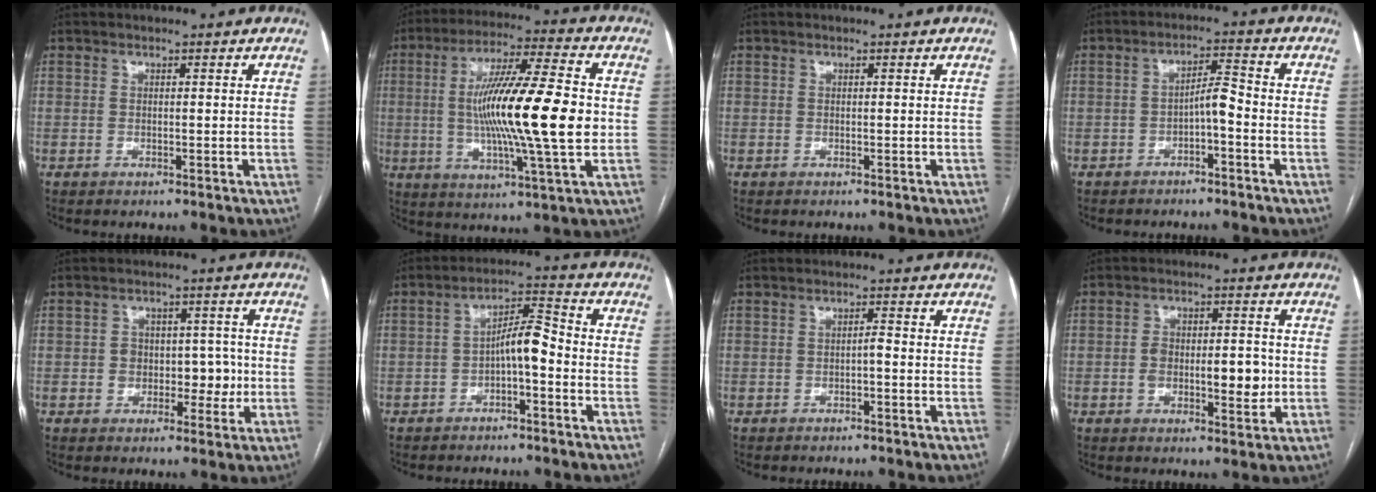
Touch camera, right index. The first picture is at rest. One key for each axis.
{"total": 18.6, "fx": -0.2, "fy": 1.2, "fz": 18.5, "tx": -0.322, "ty": -0.001, "tz": -0.009}
{"total": 0.0}
{"total": 3.7, "fx": -1.6, "fy": 0.7, "fz": 3.3, "tx": -0.054, "ty": 0.014, "tz": -0.026}
{"total": 5.9, "fx": -0.8, "fy": 4.4, "fz": 3.8, "tx": -0.034, "ty": 0.024, "tz": -0.005}
{"total": 5.9, "fx": -1.7, "fy": 1.5, "fz": 5.5, "tx": -0.095, "ty": 0.024, "tz": -0.027}
{"total": 1.1, "fx": -0.4, "fy": 0.2, "fz": 1.0, "tx": -0.014, "ty": 0.003, "tz": -0.008}
{"total": 8.2, "fx": -1.1, "fy": 3.6, "fz": 7.2, "tx": -0.113, "ty": 0.009, "tz": -0.013}